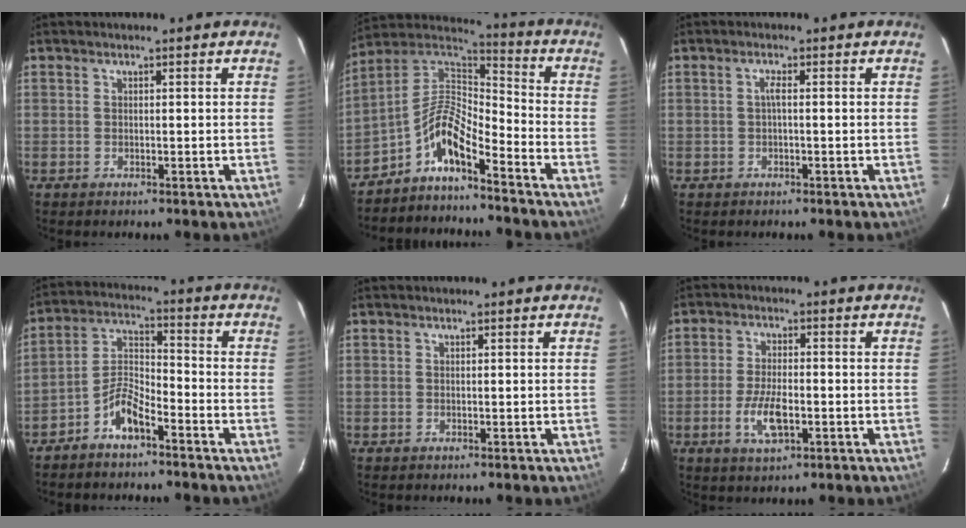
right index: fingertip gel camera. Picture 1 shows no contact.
{"total": 9.3, "force": [-6.3, 2.4, 6.4], "torque": [-0.136, 0.024, -0.131]}
{"total": 1.2, "force": [-0.2, 0.0, 1.1], "torque": [-0.022, 0.005, -0.005]}
{"total": 6.6, "force": [-4.7, 2.2, 4.0], "torque": [-0.093, 0.018, -0.093]}
{"total": 0.0}
{"total": 7.0, "force": [-2.3, 2.9, 5.9], "torque": [-0.126, -0.006, -0.042]}